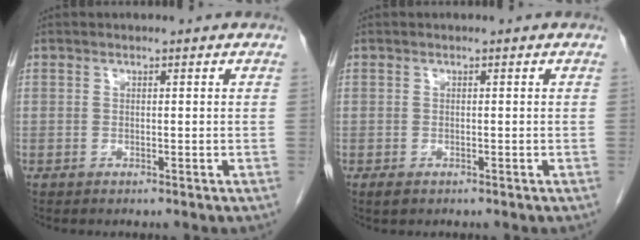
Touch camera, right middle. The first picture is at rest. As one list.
[{"total": 1.0, "force": [-0.6, 0.6, 0.6], "torque": [-0.013, 0.000, -0.004]}]